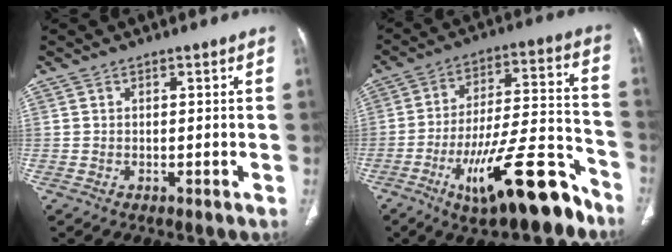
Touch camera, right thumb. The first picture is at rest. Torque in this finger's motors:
{"motor_torque": [0.14, 0.31, 0.88, -1.05, 0.13]}